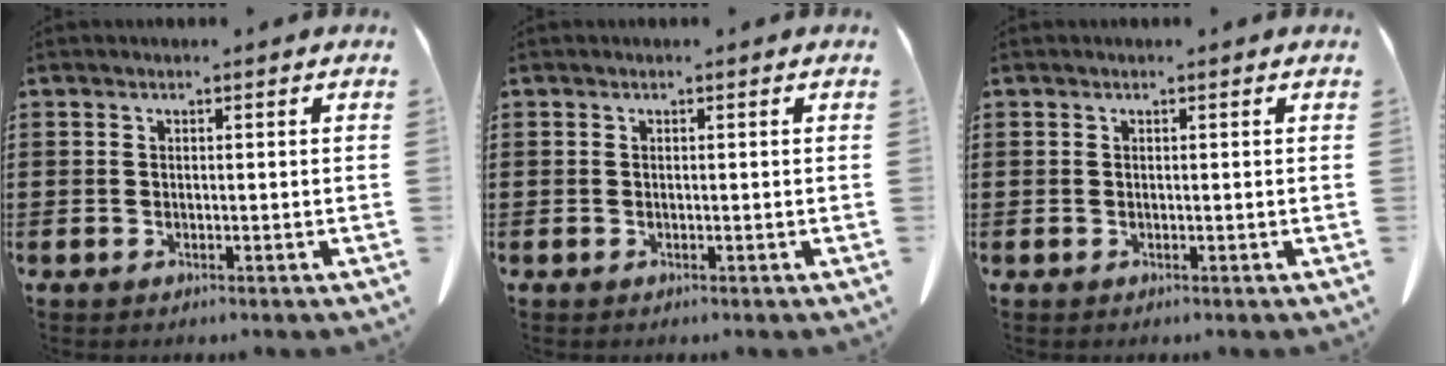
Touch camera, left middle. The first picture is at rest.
{"total": 0.0}
{"total": 0.0}